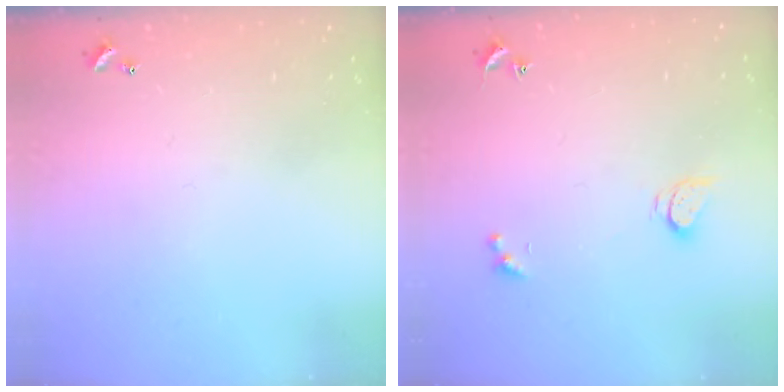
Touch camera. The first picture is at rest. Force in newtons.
{"total": 2.9, "press": 2.9, "slide": 0.5}